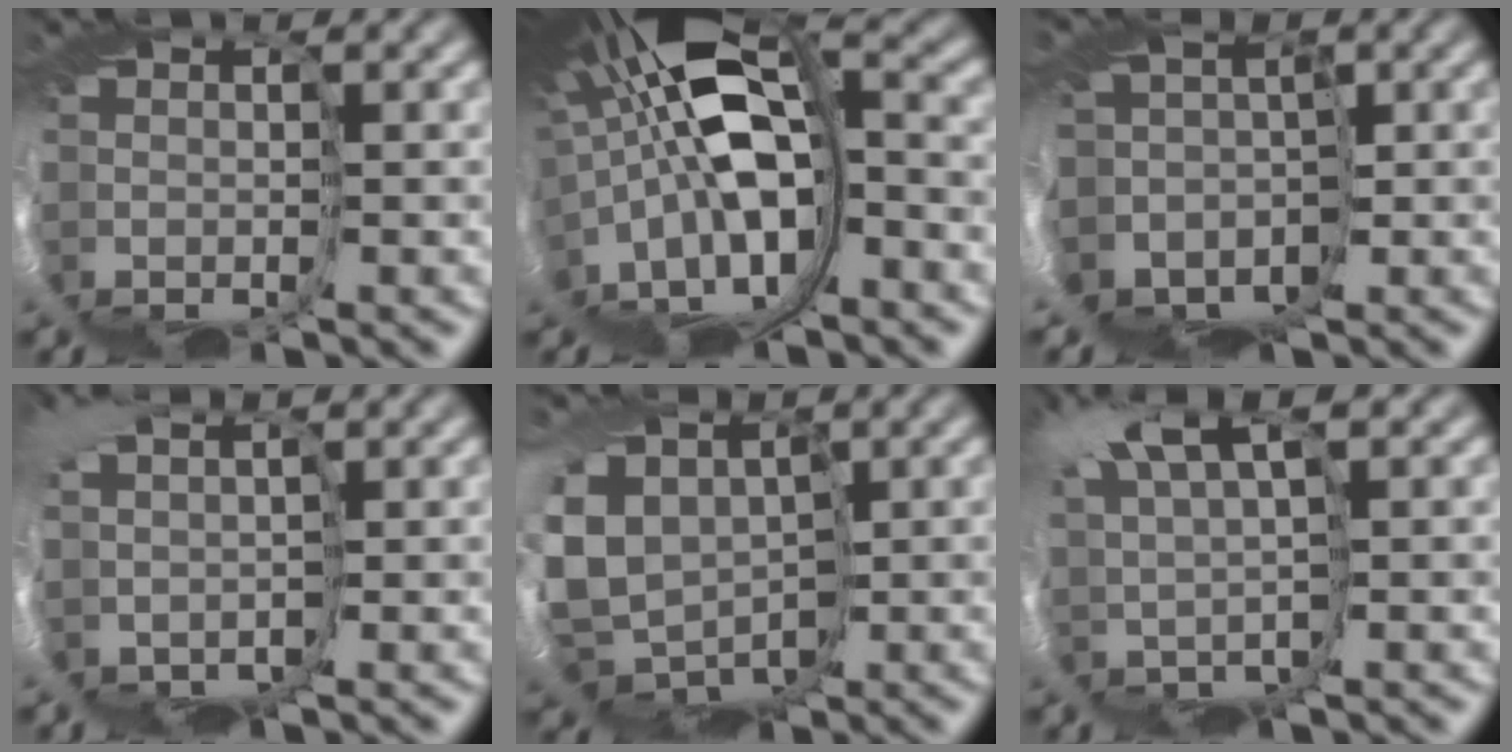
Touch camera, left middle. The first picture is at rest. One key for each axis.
{"total": 11.9, "fx": -0.7, "fy": 5.0, "fz": 10.8, "tx": -0.208, "ty": 0.007, "tz": -0.018}
{"total": 9.8, "fx": -4.6, "fy": 7.0, "fz": 5.1, "tx": -0.098, "ty": -0.001, "tz": -0.078}
{"total": 4.7, "fx": 0.4, "fy": 3.3, "fz": 3.3, "tx": -0.075, "ty": -0.025, "tz": 0.001}
{"total": 11.6, "fx": -0.4, "fy": 9.0, "fz": 7.2, "tx": -0.161, "ty": -0.020, "tz": -0.009}
{"total": 5.3, "fx": 3.5, "fy": 1.1, "fz": 3.8, "tx": -0.106, "ty": 0.012, "tz": 0.055}